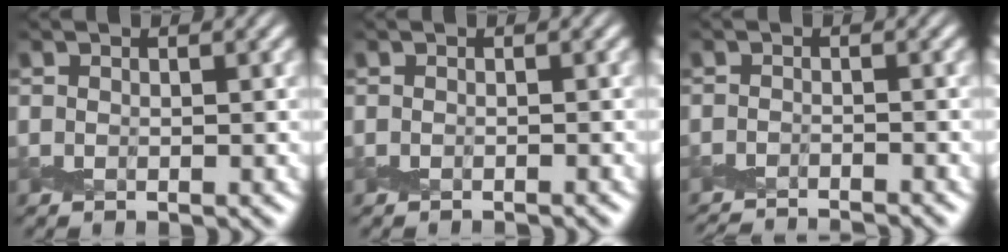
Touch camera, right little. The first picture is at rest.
{"total": 0.6, "force": [-0.5, -0.2, -0.1], "torque": [0.004, -0.001, -0.011]}
{"total": 3.8, "force": [-3.7, -0.4, 0.7], "torque": [-0.011, -0.014, -0.071]}